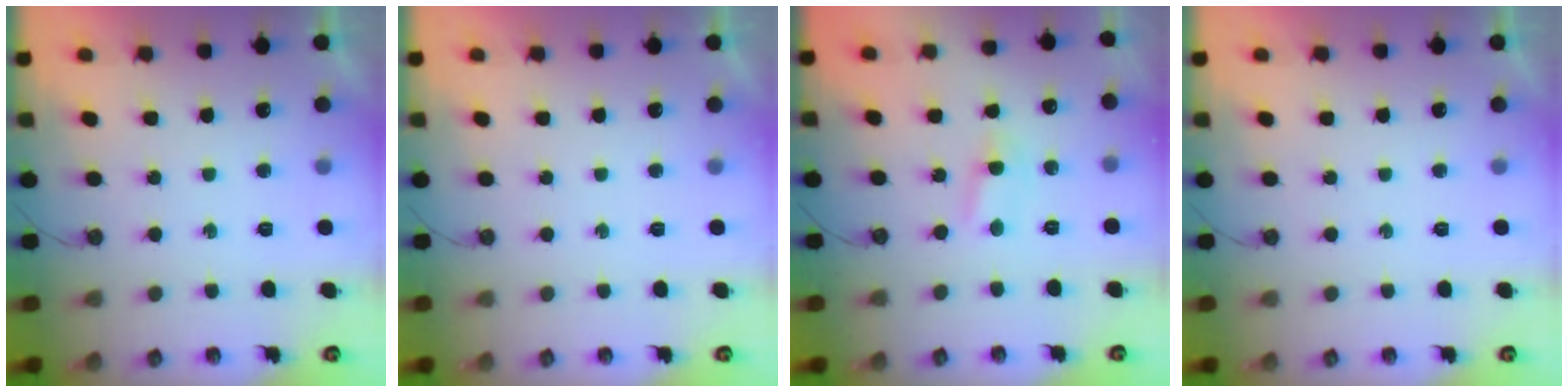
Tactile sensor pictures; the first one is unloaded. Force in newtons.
{"total": 0.0}
{"total": 2.8, "press": 2.8, "slide": 0.3}
{"total": 0.0}